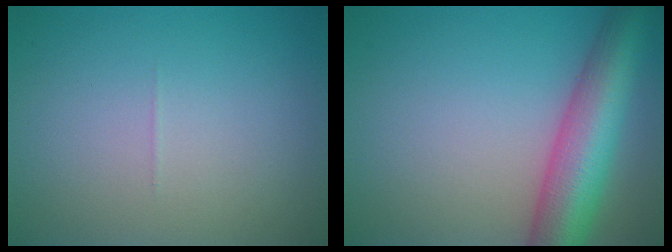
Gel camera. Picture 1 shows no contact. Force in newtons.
{"total": 8.7, "press": 8.7, "slide": 0.2}